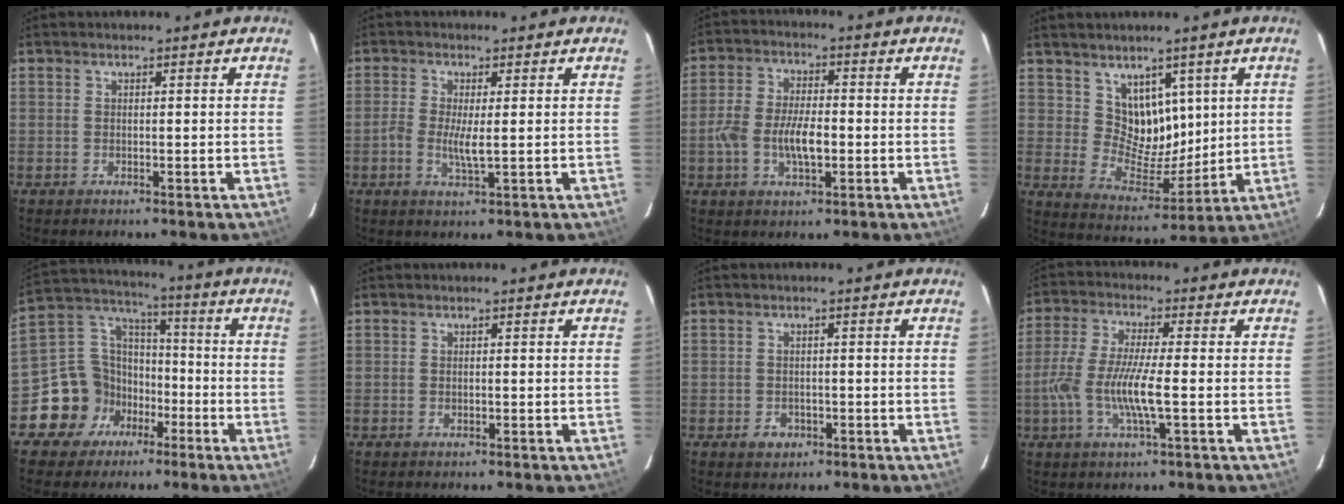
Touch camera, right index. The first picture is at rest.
{"total": 4.1, "force": [-0.5, 0.8, 3.9], "torque": [-0.087, -0.004, -0.013]}
{"total": 8.6, "force": [-2.1, 4.0, 7.4], "torque": [-0.150, 0.004, -0.038]}
{"total": 9.3, "force": [4.5, 7.0, 4.1], "torque": [-0.062, -0.003, 0.094]}
{"total": 12.6, "force": [-6.0, 10.7, 3.1], "torque": [-0.073, 0.053, -0.090]}
{"total": 0.7, "force": [-0.1, 0.4, 0.5], "torque": [-0.009, 0.002, -0.003]}
{"total": 3.0, "force": [-1.3, 2.6, 0.9], "torque": [-0.020, 0.003, -0.015]}
{"total": 10.2, "force": [-2.3, 1.5, 9.8], "torque": [-0.202, -0.005, -0.047]}